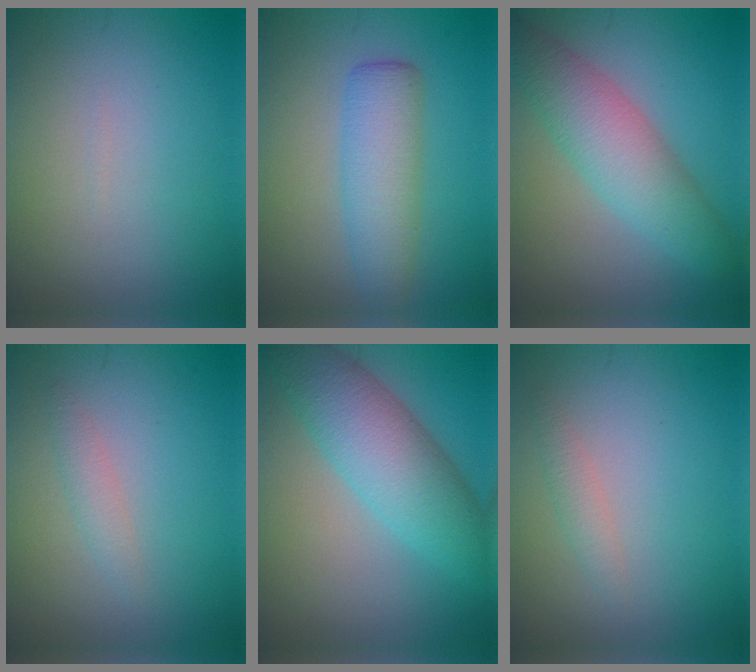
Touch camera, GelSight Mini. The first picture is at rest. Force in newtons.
{"total": 4.4, "press": 4.4, "slide": 0.2}
{"total": 5.9, "press": 5.9, "slide": 0.0}
{"total": 1.3, "press": 1.3, "slide": 0.0}
{"total": 7.1, "press": 7.1, "slide": 0.2}
{"total": 1.2, "press": 1.2, "slide": 0.0}